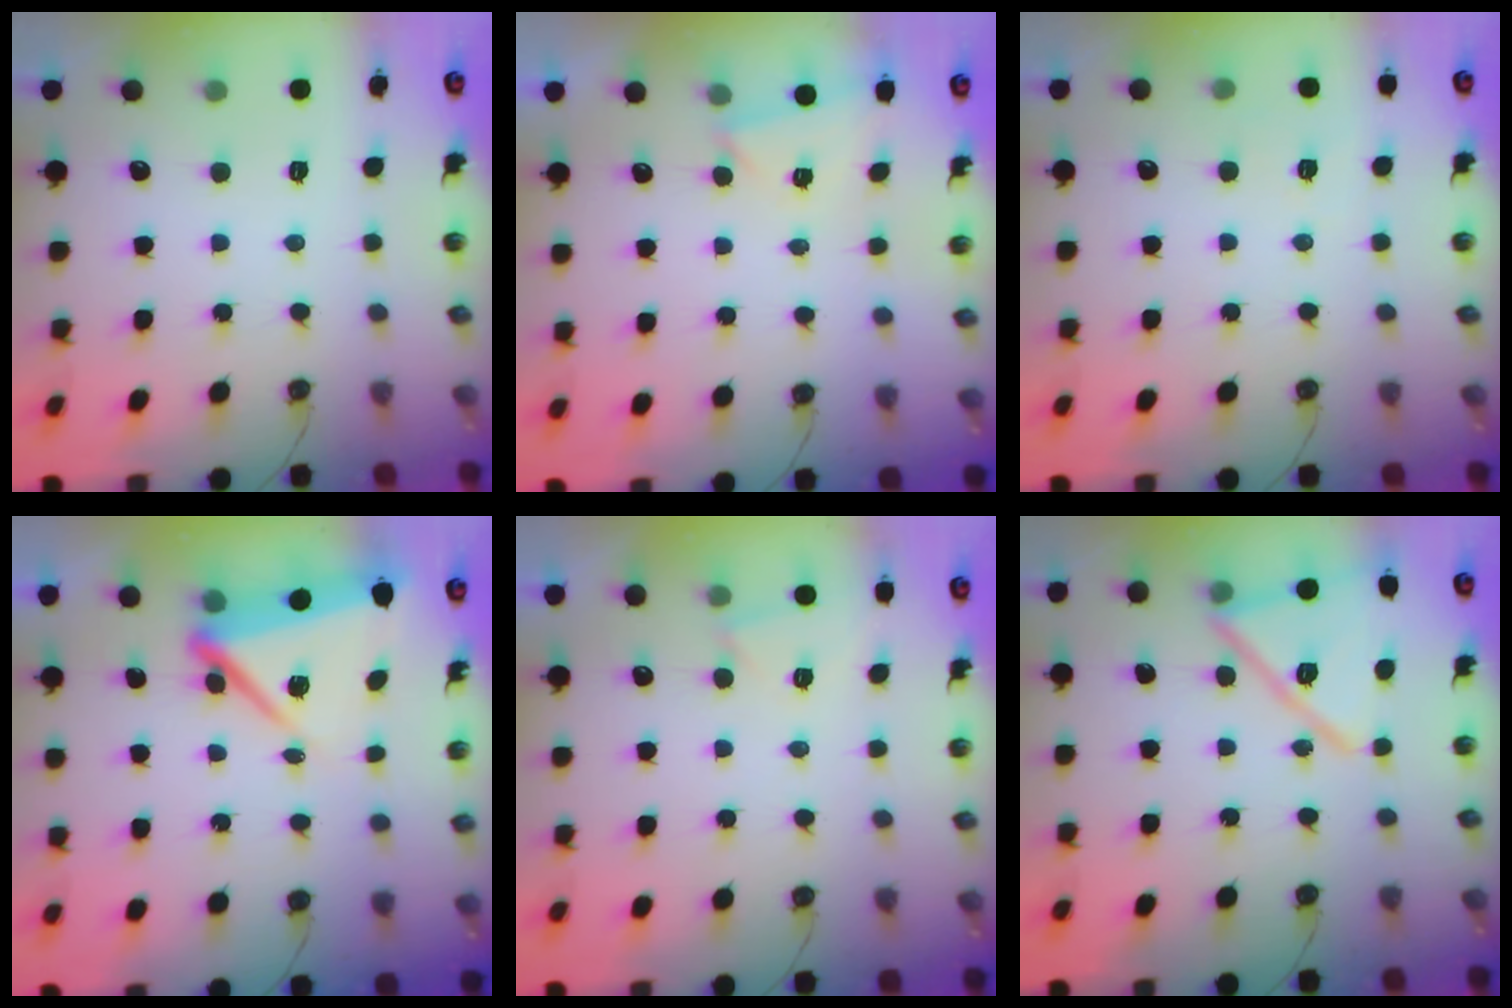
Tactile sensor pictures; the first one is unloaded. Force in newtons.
{"total": 2.5, "press": 1.9, "slide": 1.7}
{"total": 4.0, "press": 3.9, "slide": 0.6}
{"total": 9.4, "press": 9.3, "slide": 1.4}
{"total": 2.5, "press": 2.5, "slide": 0.4}
{"total": 16.5, "press": 16.5, "slide": 0.5}